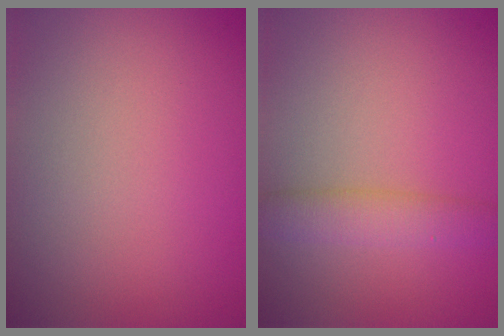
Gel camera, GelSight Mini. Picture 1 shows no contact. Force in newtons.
{"total": 2.9, "press": 2.9, "slide": 0.1}